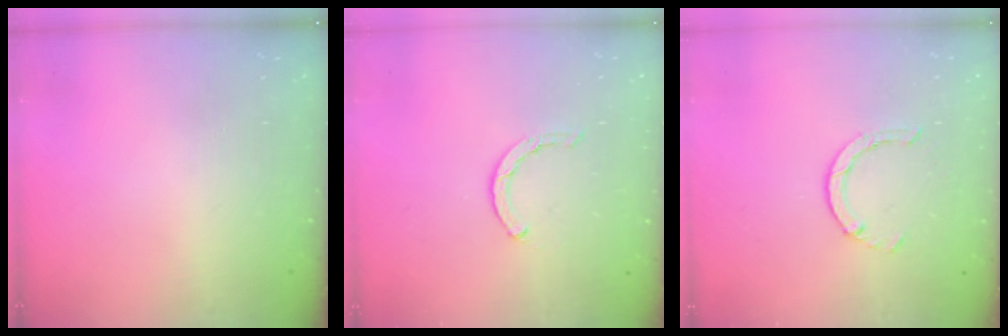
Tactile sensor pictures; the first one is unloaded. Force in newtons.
{"total": 0.5, "press": 0.5, "slide": 0.2}
{"total": 2.9, "press": 2.9, "slide": 0.4}